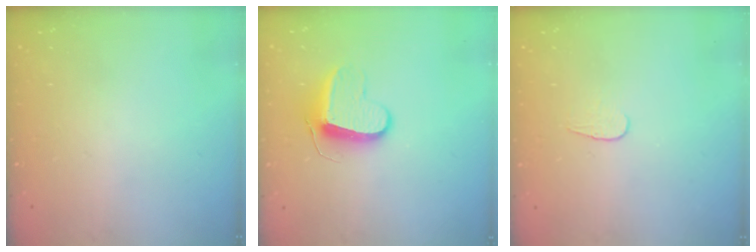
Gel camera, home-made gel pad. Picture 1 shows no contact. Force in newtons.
{"total": 9.7, "press": 9.7, "slide": 0.4}
{"total": 3.8, "press": 3.8, "slide": 0.4}